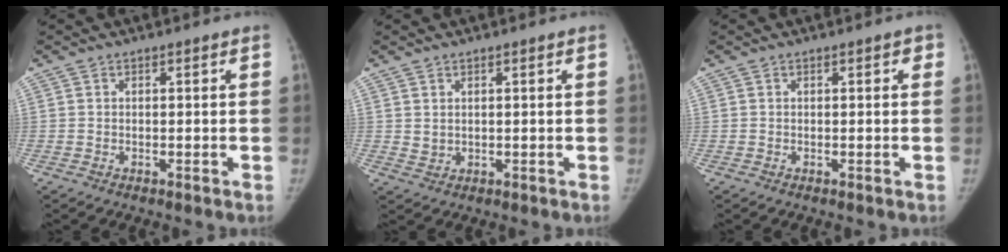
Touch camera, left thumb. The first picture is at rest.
{"total": 1.5, "force": [0.7, 1.0, 0.8], "torque": [-0.010, -0.009, 0.019]}
{"total": 1.1, "force": [0.5, 0.5, 0.9], "torque": [-0.004, 0.002, 0.003]}